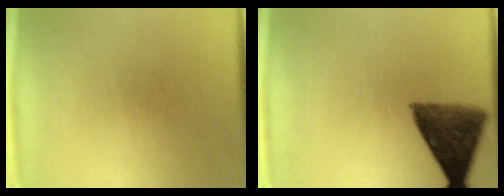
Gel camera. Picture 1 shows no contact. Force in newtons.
{"total": 9.7}